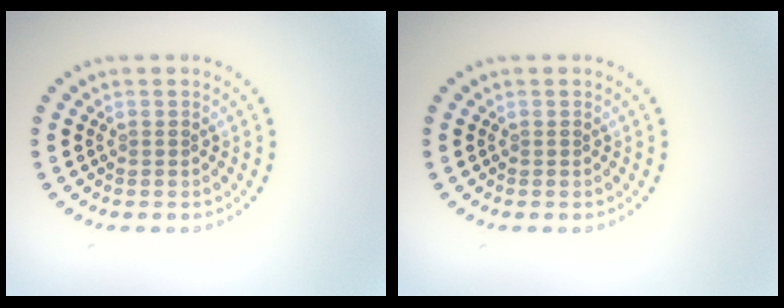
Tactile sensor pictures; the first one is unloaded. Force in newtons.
{"total": 0.0}